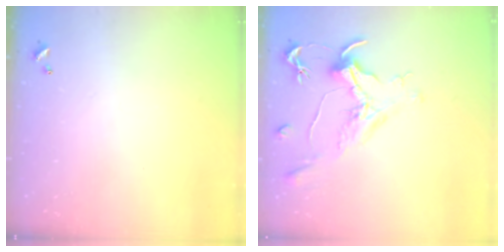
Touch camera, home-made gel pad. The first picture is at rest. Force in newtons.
{"total": 1.6, "press": 1.3, "slide": 0.9}